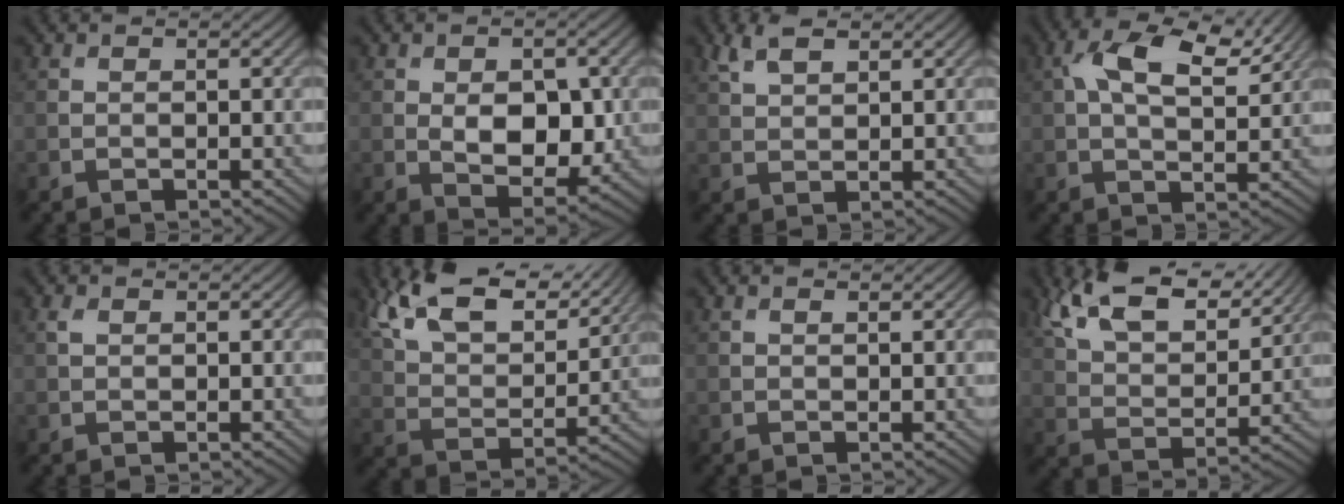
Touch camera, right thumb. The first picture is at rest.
{"total": 6.8, "force": [-0.1, 4.0, 5.5], "torque": [-0.098, -0.013, 0.004]}
{"total": 3.7, "force": [2.3, 1.5, 2.4], "torque": [-0.063, 0.007, 0.049]}
{"total": 9.5, "force": [3.9, 4.3, 7.5], "torque": [-0.147, 0.011, 0.067]}
{"total": 0.9, "force": [0.4, 0.5, 0.6], "torque": [-0.017, 0.002, 0.008]}
{"total": 15.3, "force": [11.0, 5.5, 9.1], "torque": [-0.193, 0.016, 0.166]}
{"total": 0.6, "force": [0.4, 0.1, 0.4], "torque": [-0.008, 0.002, 0.007]}
{"total": 13.9, "force": [9.7, 5.3, 8.4], "torque": [-0.179, 0.011, 0.155]}